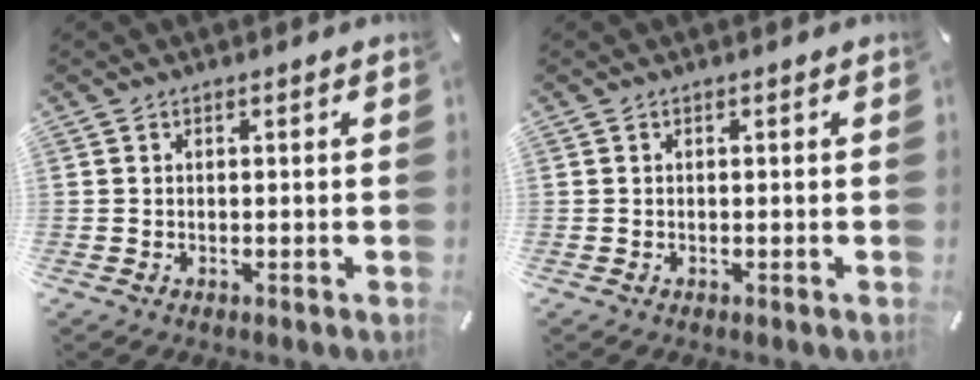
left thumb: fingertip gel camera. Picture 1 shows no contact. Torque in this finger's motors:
{"motor_torque": [-0.12, 0.05, -0.05, -0.02, 0.00]}